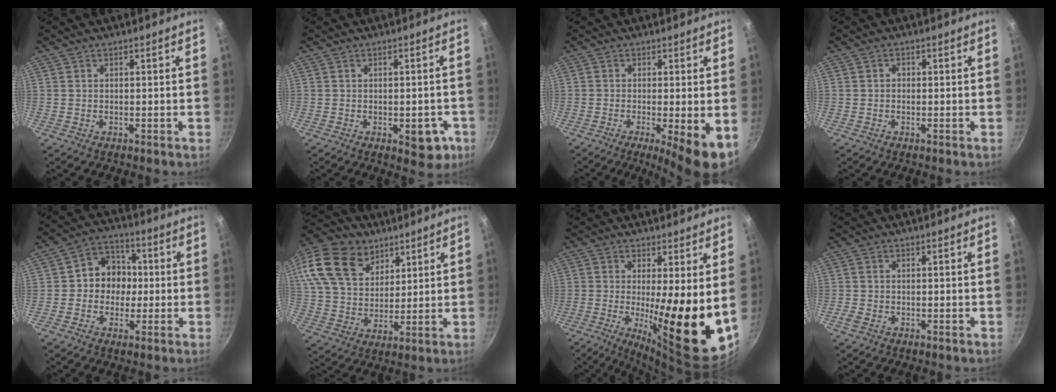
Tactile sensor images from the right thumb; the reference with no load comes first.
{"total": 6.2, "force": [-2.1, 3.4, 4.8], "torque": [-0.027, 0.013, -0.020]}
{"total": 7.8, "force": [-2.1, 1.4, 7.4], "torque": [-0.108, -0.009, -0.028]}
{"total": 0.8, "force": [-0.2, 0.8, 0.3], "torque": [-0.003, 0.003, -0.006]}
{"total": 8.8, "force": [-0.2, 7.9, 3.9], "torque": [-0.011, 0.021, -0.019]}
{"total": 23.3, "force": [12.6, 15.8, 11.5], "torque": [-0.240, -0.001, 0.234]}
{"total": 15.7, "force": [-0.2, 3.0, 15.4], "torque": [-0.219, -0.031, 0.000]}
{"total": 1.8, "force": [-0.8, 1.2, 1.0], "torque": [-0.020, 0.000, -0.018]}